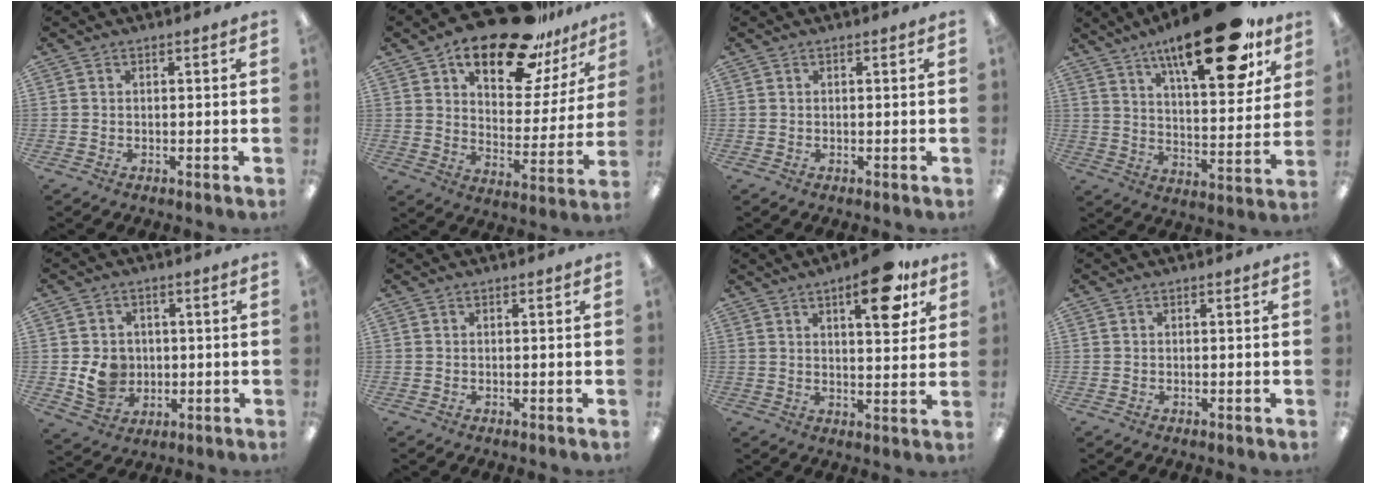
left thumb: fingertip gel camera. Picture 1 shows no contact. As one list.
[{"total": 21.5, "force": [15.6, 8.4, 12.1], "torque": [-0.181, -0.095, 0.263]}, {"total": 0.0}, {"total": 24.6, "force": [15.9, 8.3, 16.9], "torque": [-0.245, -0.091, 0.254]}, {"total": 7.5, "force": [-0.4, 6.9, 3.0], "torque": [-0.054, 0.008, -0.003]}, {"total": 0.0}, {"total": 13.7, "force": [7.6, 5.0, 10.2], "torque": [-0.119, -0.041, 0.116]}, {"total": 0.0}]